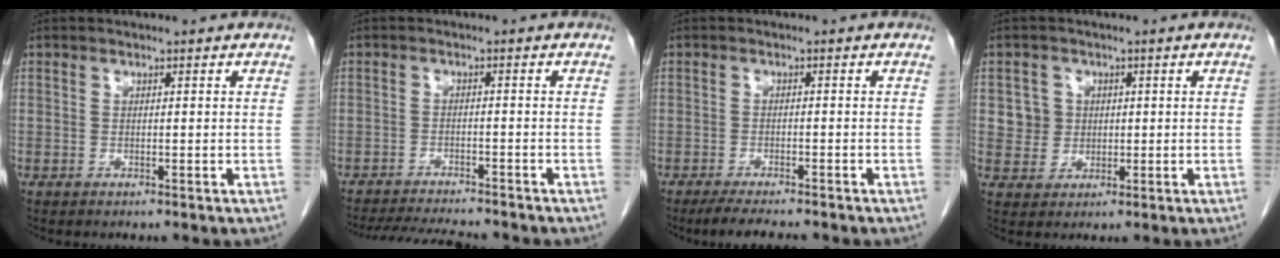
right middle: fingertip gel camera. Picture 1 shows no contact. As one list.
[{"total": 9.8, "force": [-9.1, 0.9, 3.5], "torque": [-0.055, -0.011, -0.135]}, {"total": 5.4, "force": [-4.6, 0.7, 2.6], "torque": [-0.044, -0.013, -0.074]}, {"total": 3.9, "force": [0.8, 3.8, 0.4], "torque": [-0.002, 0.012, 0.018]}]